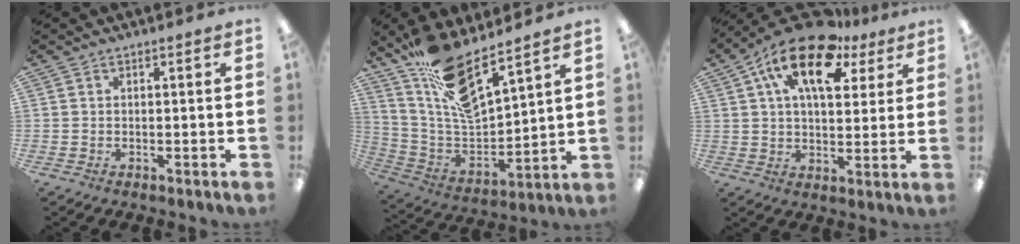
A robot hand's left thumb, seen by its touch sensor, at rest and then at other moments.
{"total": 14.6, "force": [11.6, 3.4, 8.2], "torque": [-0.172, -0.086, 0.204]}
{"total": 17.9, "force": [9.3, 9.0, 12.4], "torque": [-0.206, -0.029, 0.159]}